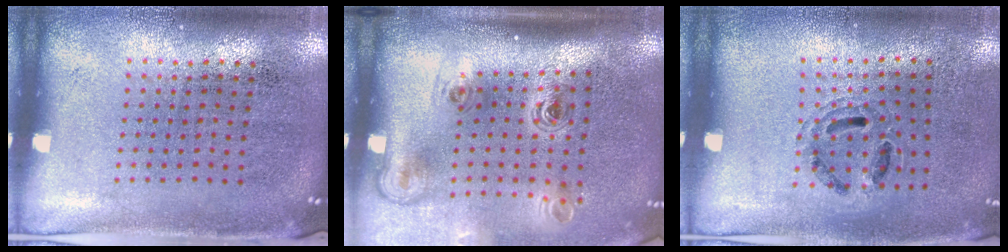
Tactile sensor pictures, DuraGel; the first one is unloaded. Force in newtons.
{"total": 2.3, "press": 1.4, "slide": 1.8}
{"total": 0.9, "press": 0.8, "slide": 0.3}